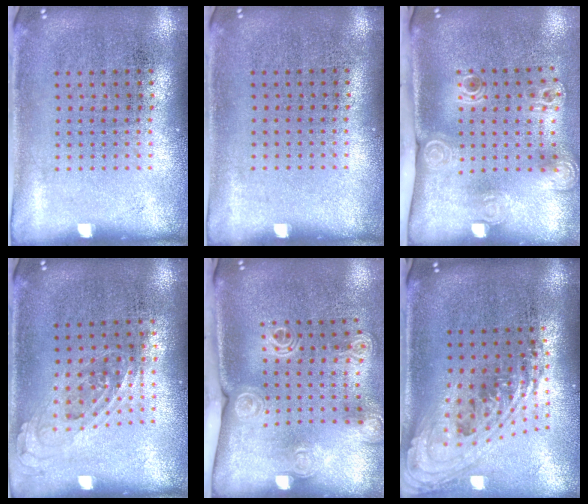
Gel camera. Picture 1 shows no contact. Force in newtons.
{"total": 0.0}
{"total": 2.2, "press": 1.5, "slide": 1.6}
{"total": 0.8, "press": 0.7, "slide": 0.4}
{"total": 2.0, "press": 1.6, "slide": 1.3}
{"total": 2.4, "press": 1.7, "slide": 1.7}